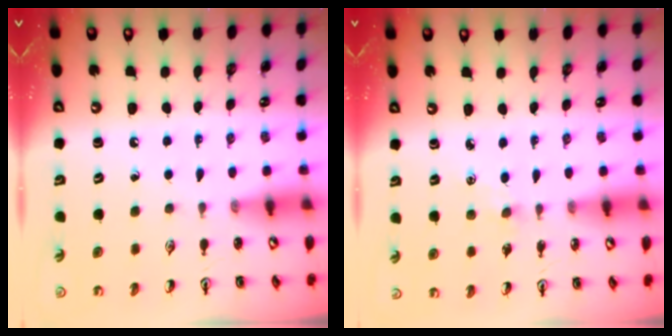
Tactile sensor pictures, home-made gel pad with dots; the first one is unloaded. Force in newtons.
{"total": 1.1, "press": 1.1, "slide": 0.2}